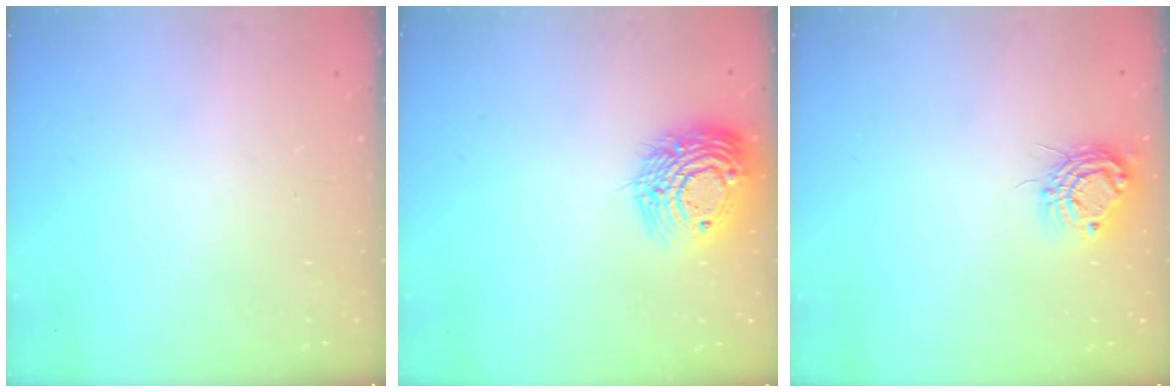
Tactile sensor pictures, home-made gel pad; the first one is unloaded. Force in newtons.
{"total": 15.6, "press": 15.6, "slide": 1.4}
{"total": 9.8, "press": 9.8, "slide": 0.8}